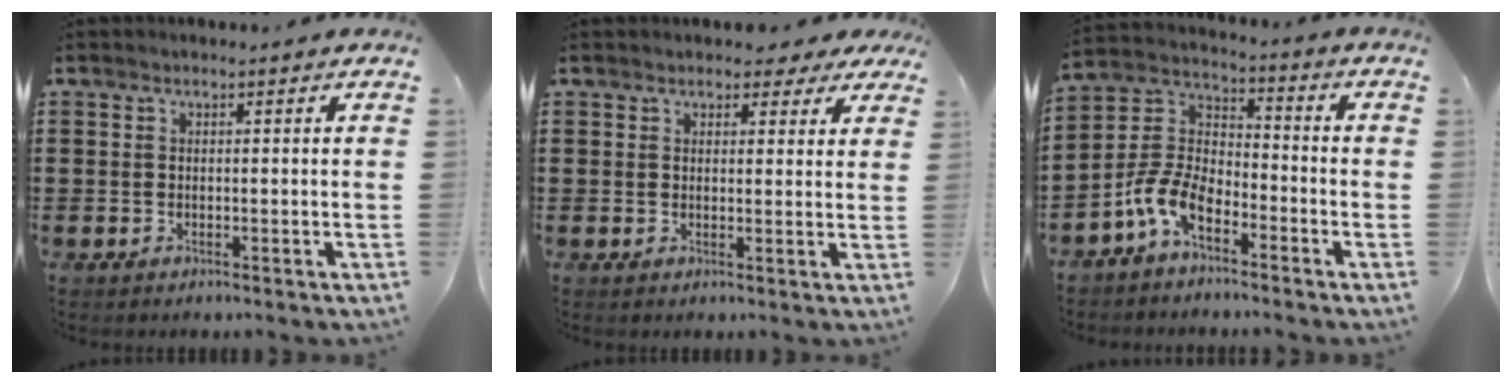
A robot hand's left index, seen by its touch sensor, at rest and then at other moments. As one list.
[{"total": 2.6, "force": [2.0, 1.4, 1.0], "torque": [-0.011, 0.002, 0.033]}, {"total": 8.9, "force": [-5.9, 3.8, 5.4], "torque": [-0.146, 0.000, -0.124]}]